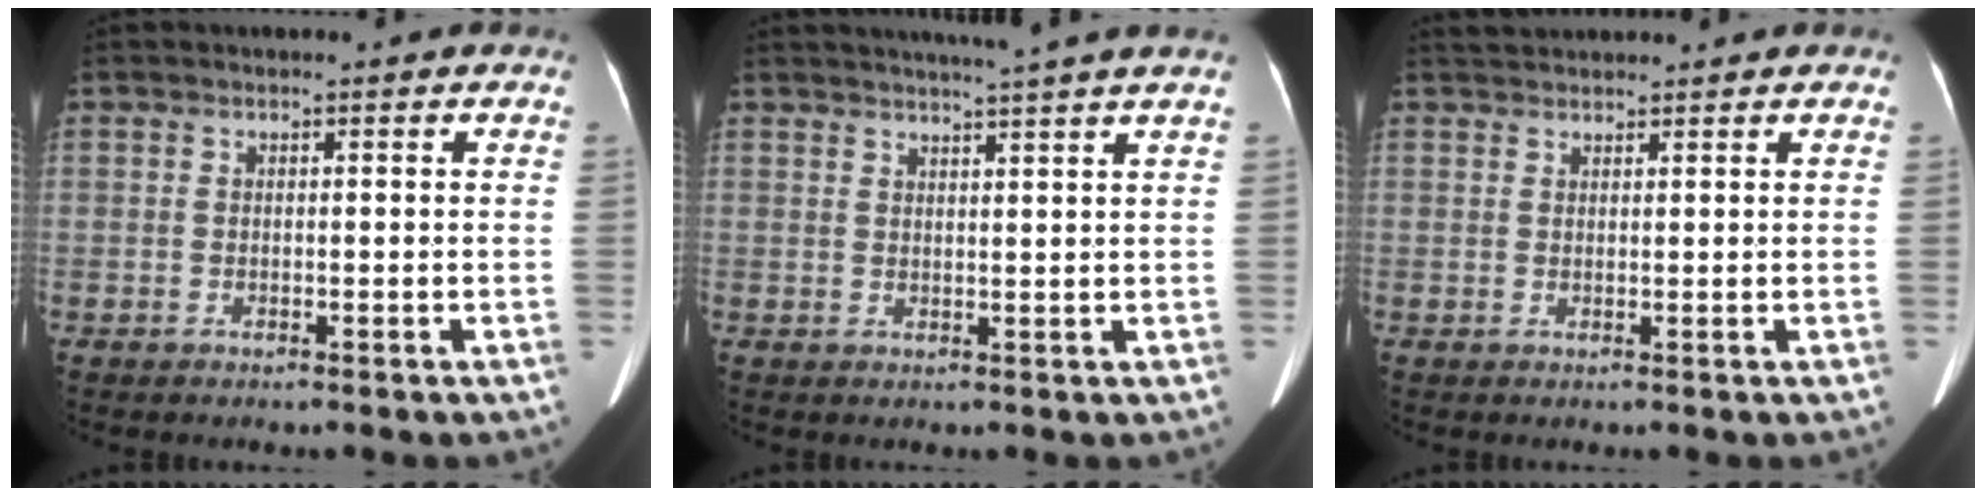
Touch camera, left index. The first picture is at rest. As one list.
[{"total": 7.3, "force": [6.3, -1.5, 3.3], "torque": [-0.044, 0.011, 0.075]}, {"total": 3.2, "force": [3.1, 0.5, 0.6], "torque": [-0.008, 0.034, 0.055]}]